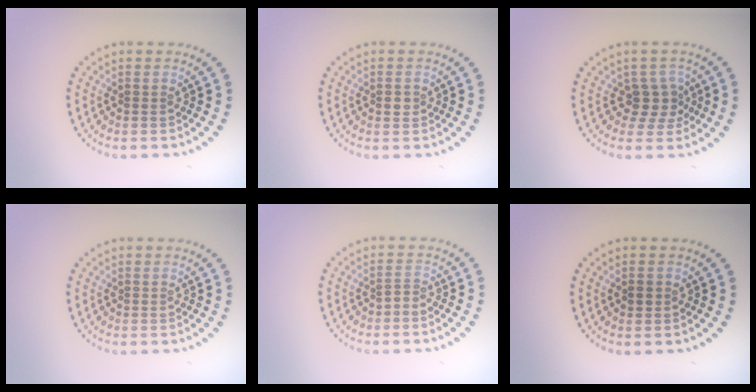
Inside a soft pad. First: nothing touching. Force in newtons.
{"total": 0.9, "press": 0.8, "slide": 0.3}
{"total": 2.6, "press": 2.1, "slide": 1.5}
{"total": 0.0}
{"total": 0.6, "press": 0.1, "slide": 0.6}
{"total": 0.8, "press": 0.8, "slide": 0.1}